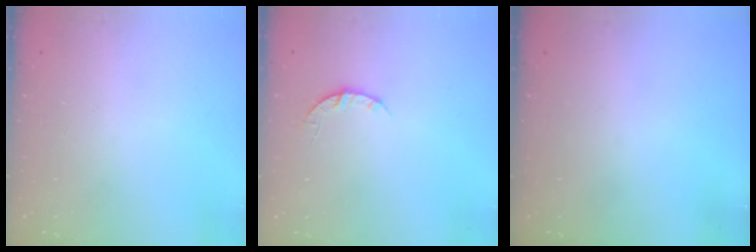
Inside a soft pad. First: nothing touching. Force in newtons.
{"total": 3.5, "press": 3.4, "slide": 0.4}
{"total": 0.0}